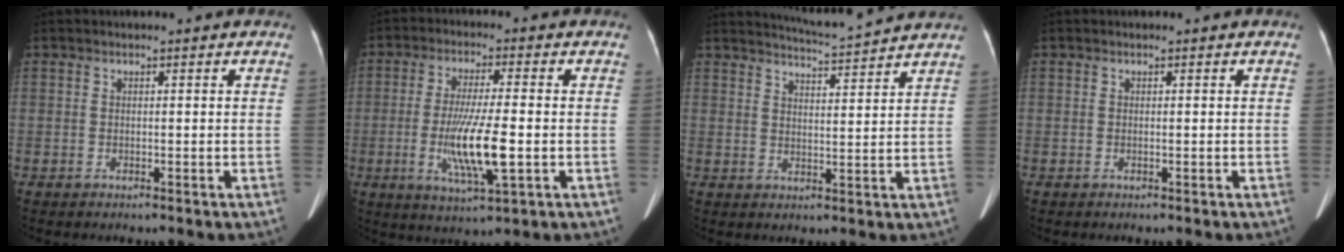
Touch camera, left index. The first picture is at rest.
{"total": 10.1, "force": [-2.0, 0.9, 9.8], "torque": [-0.188, -0.018, -0.035]}
{"total": 7.9, "force": [7.7, -1.0, 1.5], "torque": [-0.040, 0.005, 0.112]}
{"total": 0.0}